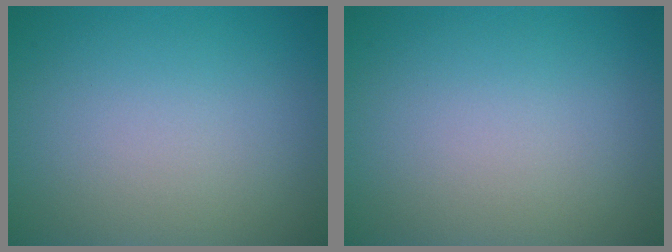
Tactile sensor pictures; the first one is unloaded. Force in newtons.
{"total": 0.0}